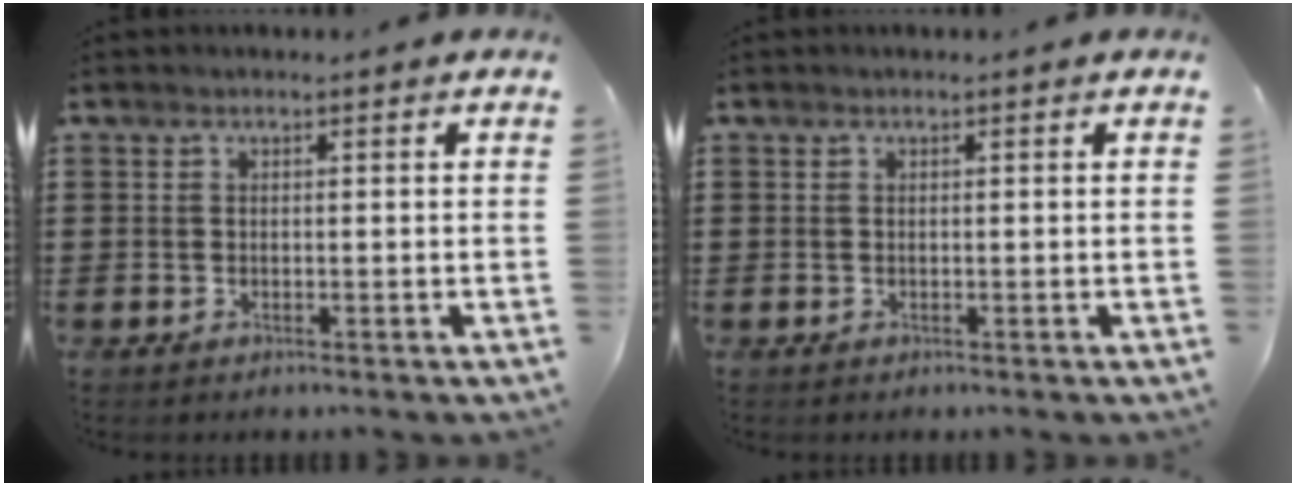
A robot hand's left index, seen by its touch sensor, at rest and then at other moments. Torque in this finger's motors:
{"motor_torque": [0.00, 0.03, -0.02, -0.01]}